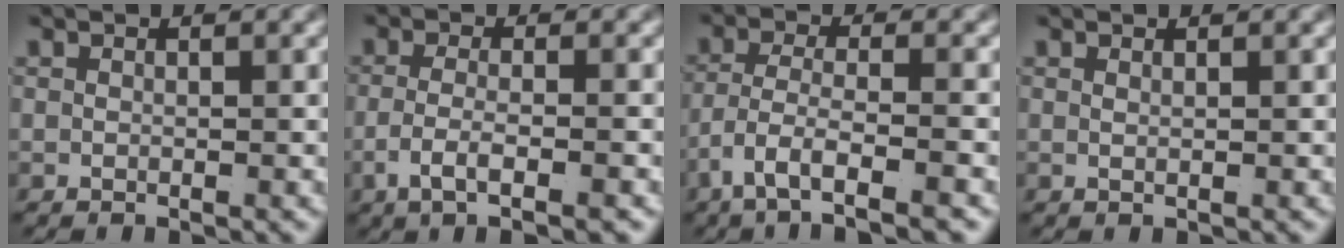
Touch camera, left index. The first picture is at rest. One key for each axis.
{"total": 3.5, "fx": -1.8, "fy": 0.5, "fz": 2.9, "tx": -0.059, "ty": -0.018, "tz": -0.023}
{"total": 6.0, "fx": -3.8, "fy": 2.1, "fz": 4.1, "tx": -0.084, "ty": -0.039, "tz": -0.043}
{"total": 0.8, "fx": 0.4, "fy": -0.7, "fz": 0.2, "tx": -0.002, "ty": -0.006, "tz": 0.013}